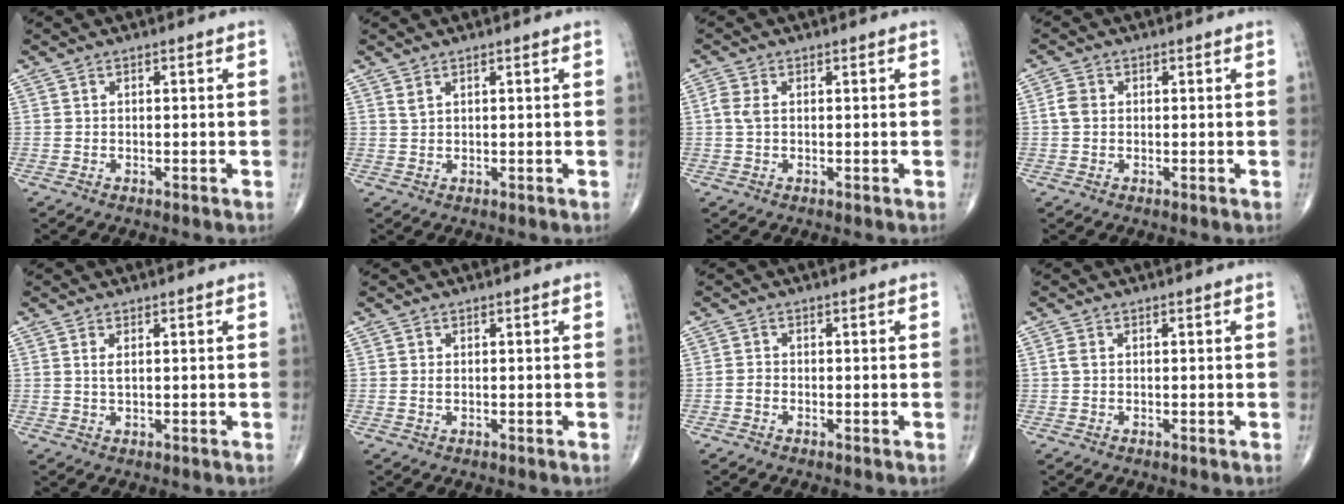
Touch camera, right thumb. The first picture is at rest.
{"total": 1.1, "force": [0.8, 0.3, 0.7], "torque": [-0.013, 0.001, 0.019]}
{"total": 2.3, "force": [0.3, 1.3, 1.9], "torque": [-0.056, 0.007, 0.004]}
{"total": 2.5, "force": [0.2, 2.0, 1.5], "torque": [-0.030, 0.006, 0.000]}
{"total": 1.6, "force": [0.5, 0.6, 1.4], "torque": [-0.031, -0.003, 0.014]}
{"total": 0.7, "force": [0.1, 0.3, 0.6], "torque": [-0.014, 0.000, 0.004]}
{"total": 1.1, "force": [-0.5, 0.7, 0.6], "torque": [-0.011, 0.003, -0.012]}
{"total": 1.1, "force": [0.2, 0.7, 0.8], "torque": [-0.023, 0.005, 0.004]}